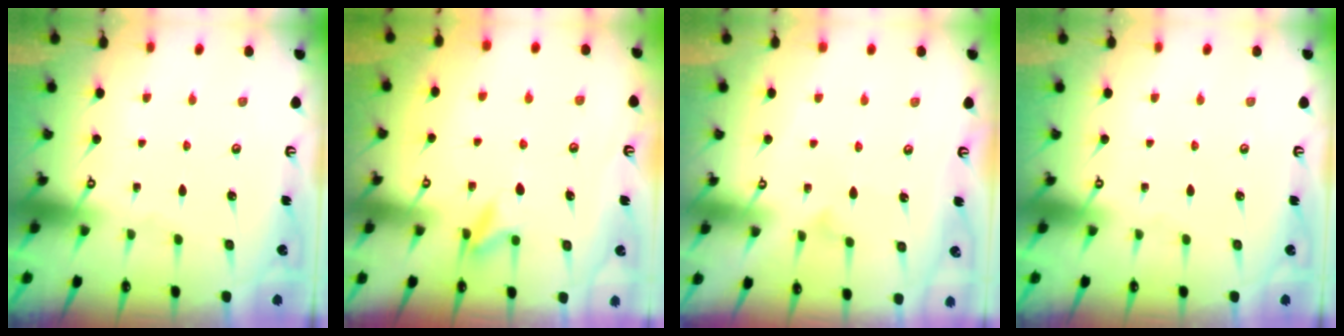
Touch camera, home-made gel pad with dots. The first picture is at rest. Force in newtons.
{"total": 5.8, "press": 5.7, "slide": 0.7}
{"total": 3.4, "press": 3.4, "slide": 0.2}
{"total": 0.0}